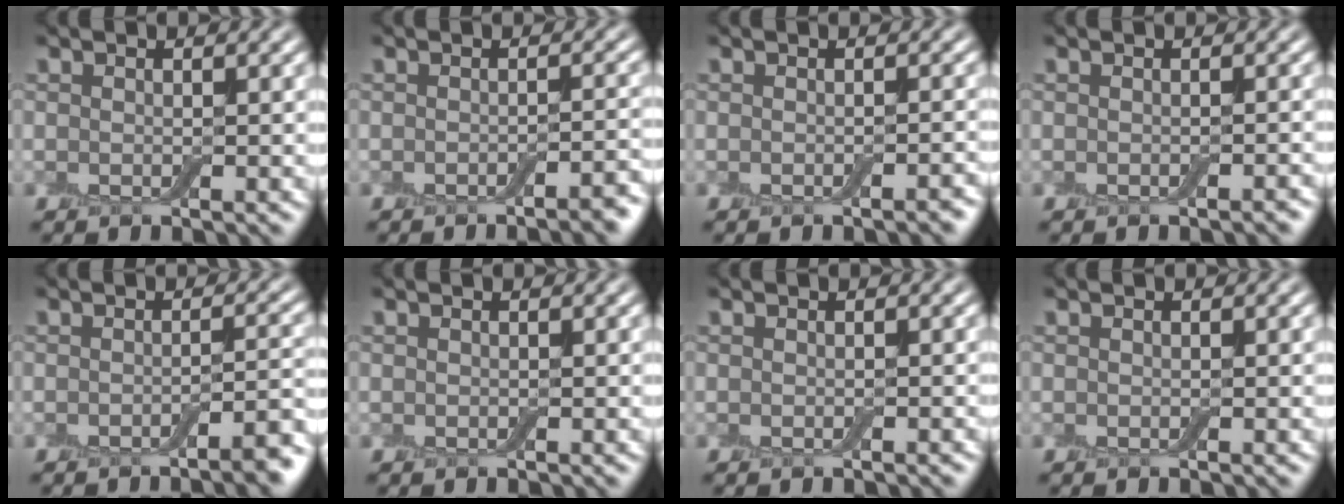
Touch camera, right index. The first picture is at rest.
{"total": 2.4, "force": [-1.5, 0.5, 1.8], "torque": [-0.017, 0.003, -0.025]}
{"total": 1.0, "force": [-0.6, 0.2, 0.8], "torque": [-0.009, 0.001, -0.009]}
{"total": 0.7, "force": [-0.4, 0.1, 0.5], "torque": [-0.006, 0.001, -0.005]}
{"total": 3.4, "force": [-2.0, 0.7, 2.7], "torque": [-0.028, 0.006, -0.036]}
{"total": 0.0}
{"total": 0.0}
{"total": 0.0}